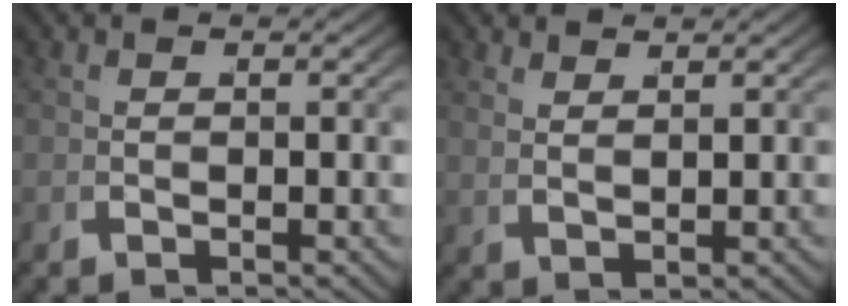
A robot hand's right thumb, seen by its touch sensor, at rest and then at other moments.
{"total": 2.1, "force": [2.0, -0.3, 0.5], "torque": [-0.003, 0.002, 0.050]}